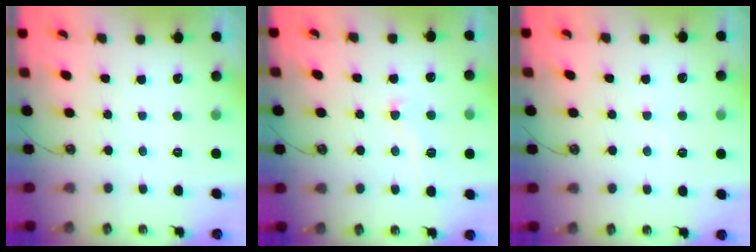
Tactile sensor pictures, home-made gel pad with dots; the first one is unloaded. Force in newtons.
{"total": 1.6, "press": 1.4, "slide": 0.7}
{"total": 1.2, "press": 1.1, "slide": 0.4}